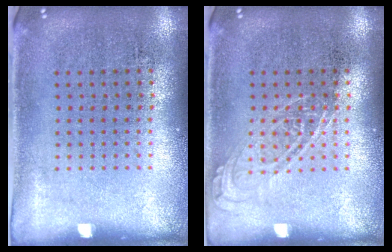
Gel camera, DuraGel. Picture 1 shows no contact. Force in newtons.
{"total": 1.8, "press": 1.8, "slide": 0.2}